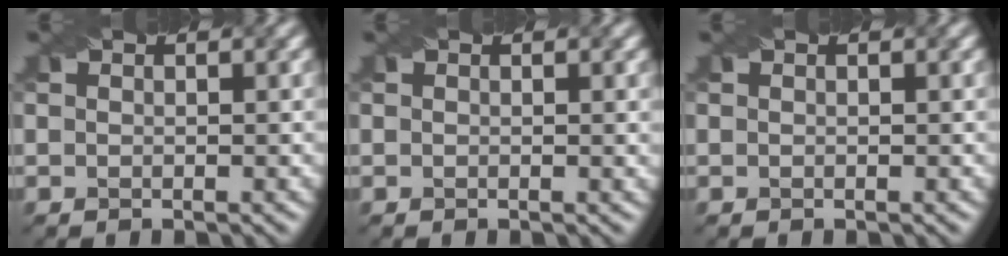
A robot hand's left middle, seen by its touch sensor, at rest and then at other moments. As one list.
[{"total": 0.6, "force": [0.2, 0.0, 0.6], "torque": [-0.006, 0.001, 0.003]}, {"total": 0.0}]